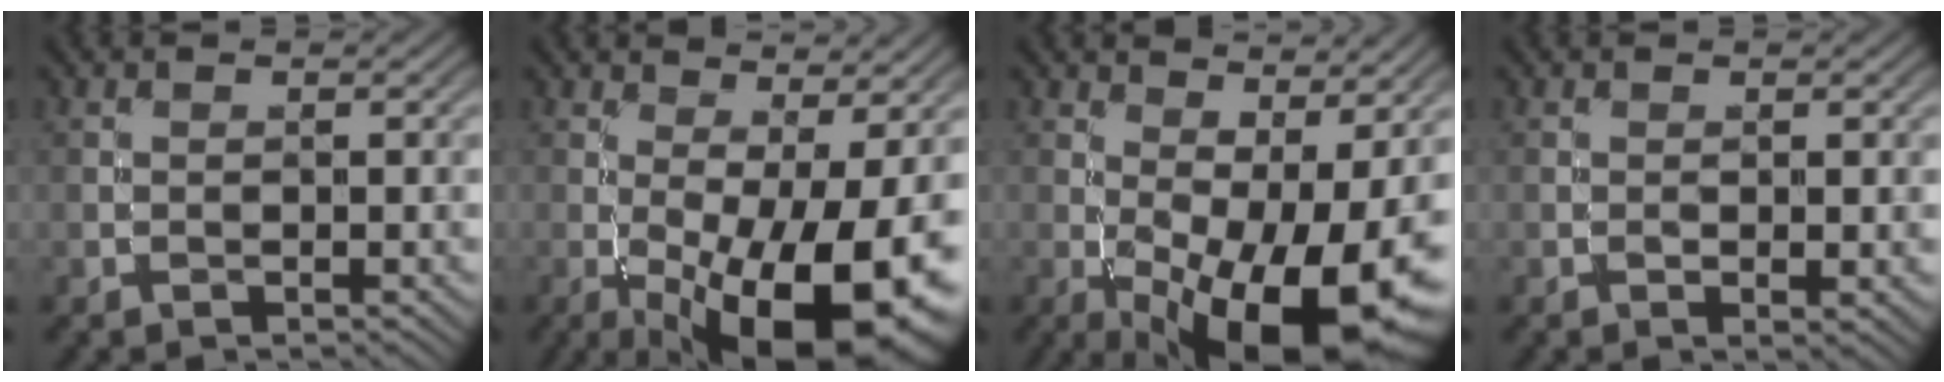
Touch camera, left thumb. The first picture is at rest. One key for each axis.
{"total": 15.7, "fx": -4.2, "fy": 5.2, "fz": 14.2, "tx": -0.211, "ty": -0.009, "tz": -0.056}
{"total": 15.7, "fx": -2.6, "fy": 6.0, "fz": 14.3, "tx": -0.209, "ty": -0.007, "tz": -0.025}
{"total": 1.4, "fx": -0.2, "fy": 0.5, "fz": 1.3, "tx": -0.019, "ty": -0.001, "tz": -0.002}